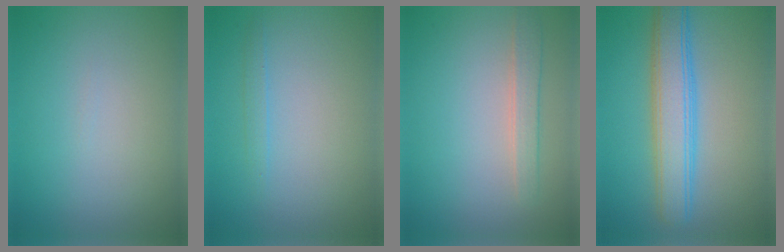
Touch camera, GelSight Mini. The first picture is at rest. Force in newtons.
{"total": 0.9, "press": 0.9, "slide": 0.1}
{"total": 1.9, "press": 1.9, "slide": 0.3}
{"total": 5.8, "press": 5.8, "slide": 0.1}